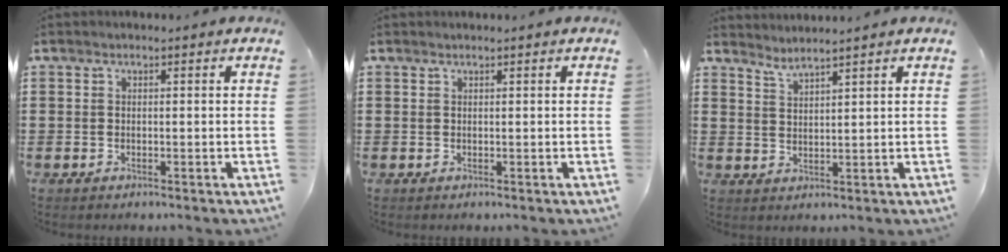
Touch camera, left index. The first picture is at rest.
{"total": 0.0}
{"total": 2.4, "force": [2.3, -0.4, 0.1], "torque": [-0.008, -0.008, 0.044]}